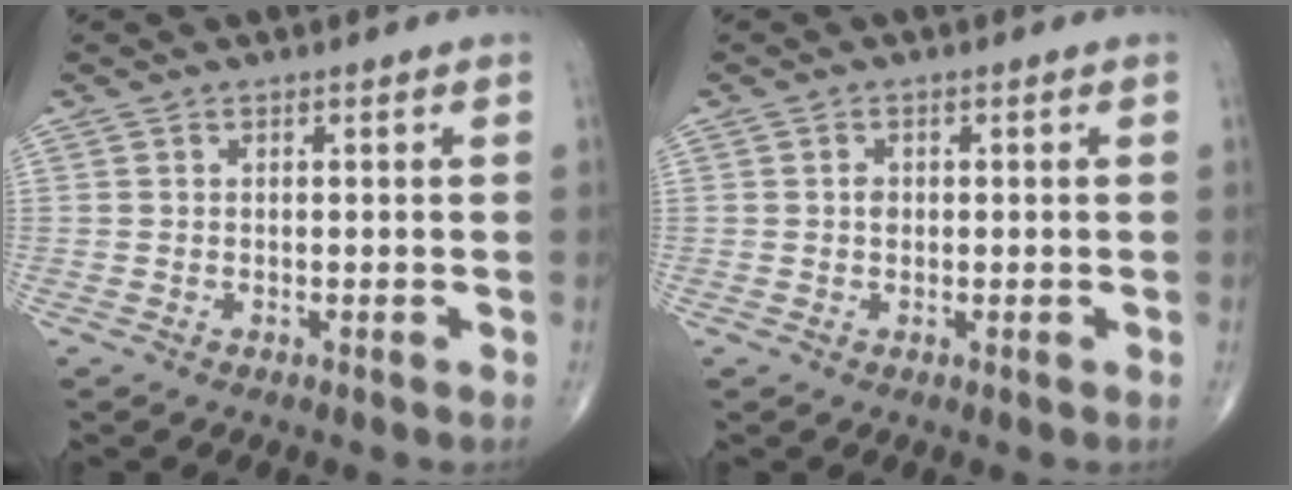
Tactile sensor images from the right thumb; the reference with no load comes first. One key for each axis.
{"total": 1.1, "fx": 0.1, "fy": 0.9, "fz": 0.6, "tx": -0.006, "ty": 0.002, "tz": 0.000}